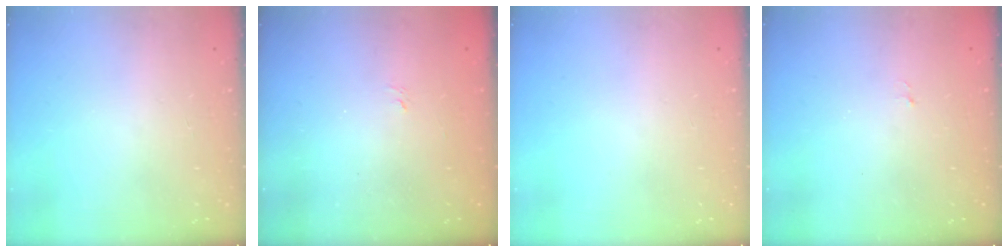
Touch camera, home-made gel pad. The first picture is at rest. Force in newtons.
{"total": 1.5, "press": 1.1, "slide": 1.0}
{"total": 0.0}
{"total": 2.8, "press": 2.6, "slide": 0.8}